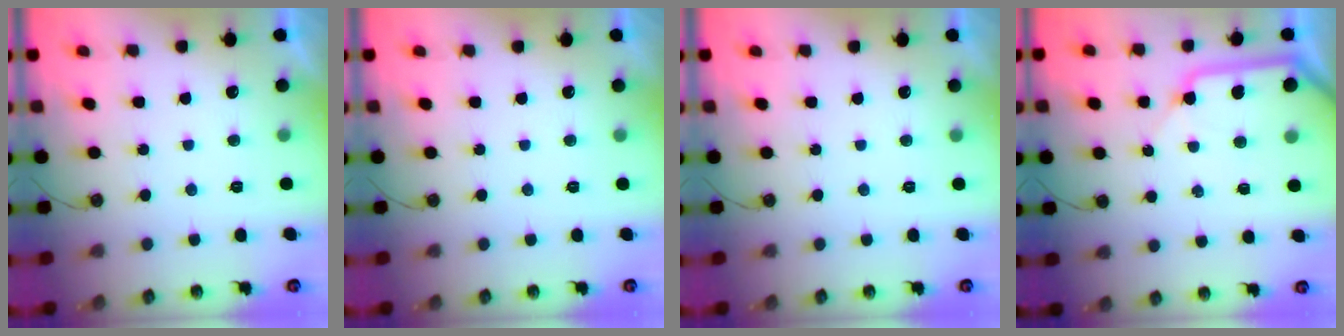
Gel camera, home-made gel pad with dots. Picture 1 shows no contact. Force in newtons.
{"total": 0.0}
{"total": 0.0}
{"total": 10.6, "press": 10.5, "slide": 1.6}